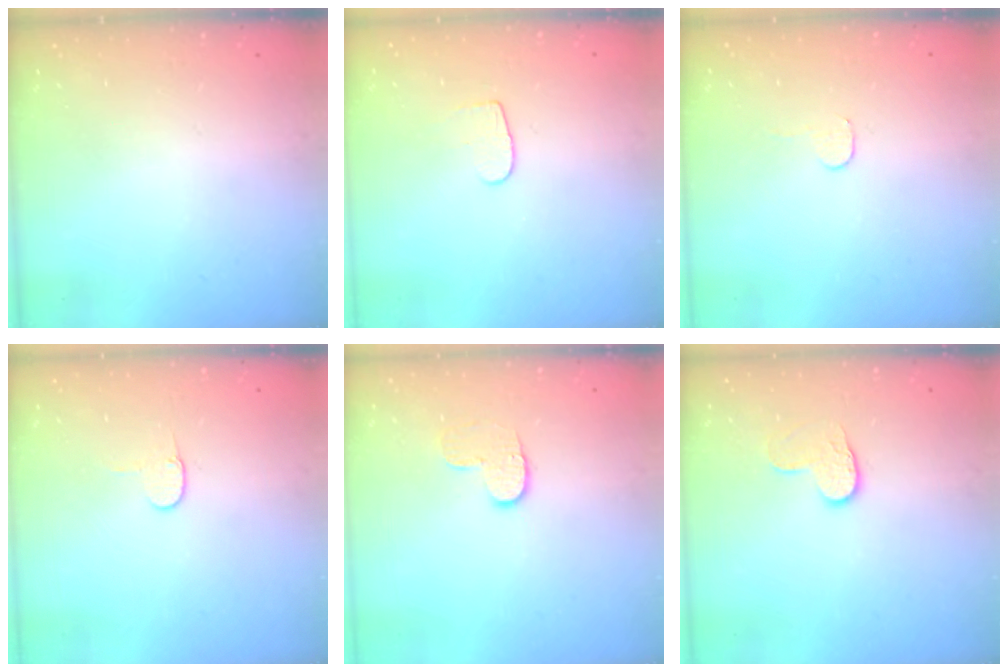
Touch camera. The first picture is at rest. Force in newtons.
{"total": 4.3, "press": 4.2, "slide": 0.3}
{"total": 2.8, "press": 2.8, "slide": 0.2}
{"total": 3.2, "press": 3.2, "slide": 0.3}
{"total": 6.3, "press": 6.3, "slide": 0.7}
{"total": 6.4, "press": 6.4, "slide": 0.6}